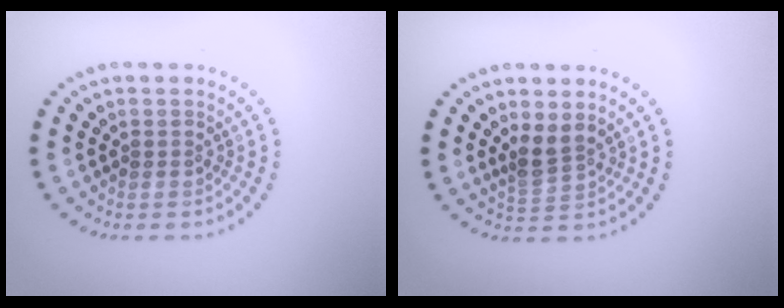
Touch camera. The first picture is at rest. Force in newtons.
{"total": 2.3, "press": 1.8, "slide": 1.5}